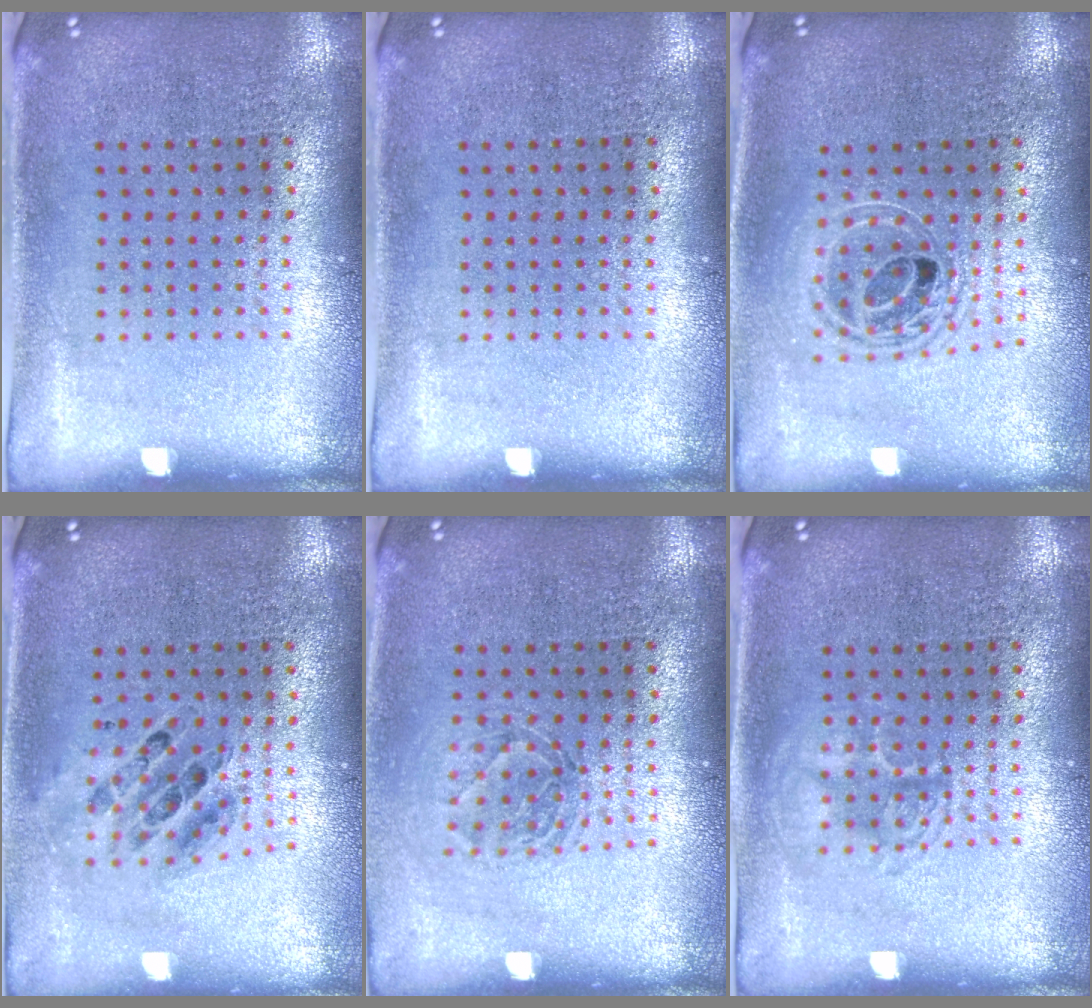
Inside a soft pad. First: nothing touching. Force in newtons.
{"total": 0.0}
{"total": 1.6, "press": 1.3, "slide": 0.9}
{"total": 0.6, "press": 0.6, "slide": 0.1}
{"total": 1.4, "press": 1.2, "slide": 0.7}
{"total": 1.9, "press": 1.9, "slide": 0.3}